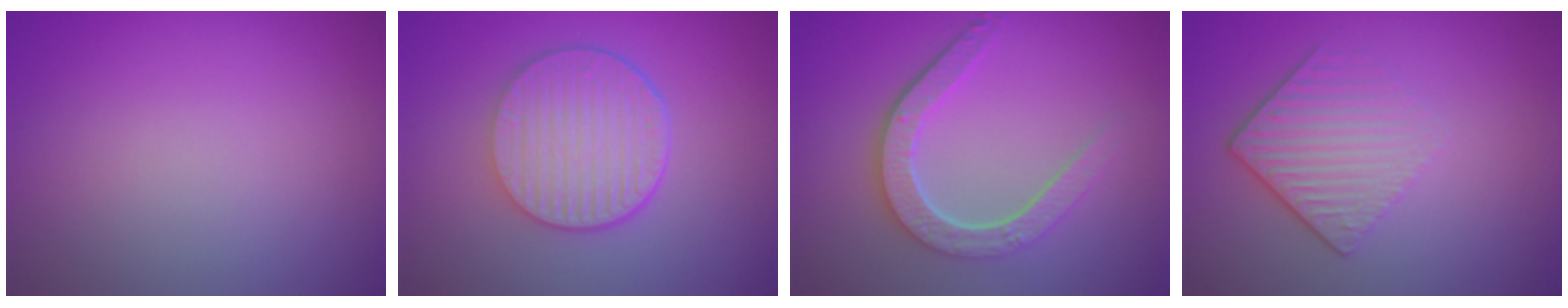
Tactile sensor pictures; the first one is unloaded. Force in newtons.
{"total": 6.6, "press": 4.7, "slide": 4.6}
{"total": 4.7, "press": 3.7, "slide": 2.9}
{"total": 4.3, "press": 2.8, "slide": 3.3}